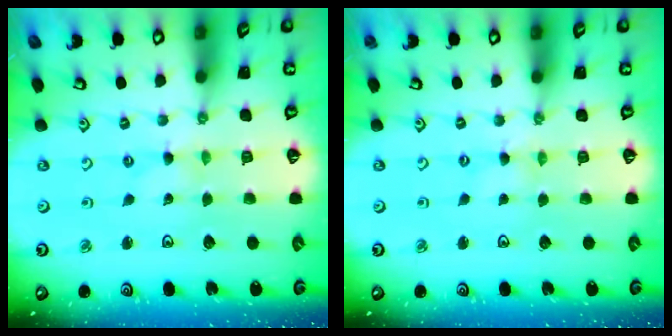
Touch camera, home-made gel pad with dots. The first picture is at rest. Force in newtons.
{"total": 0.0}